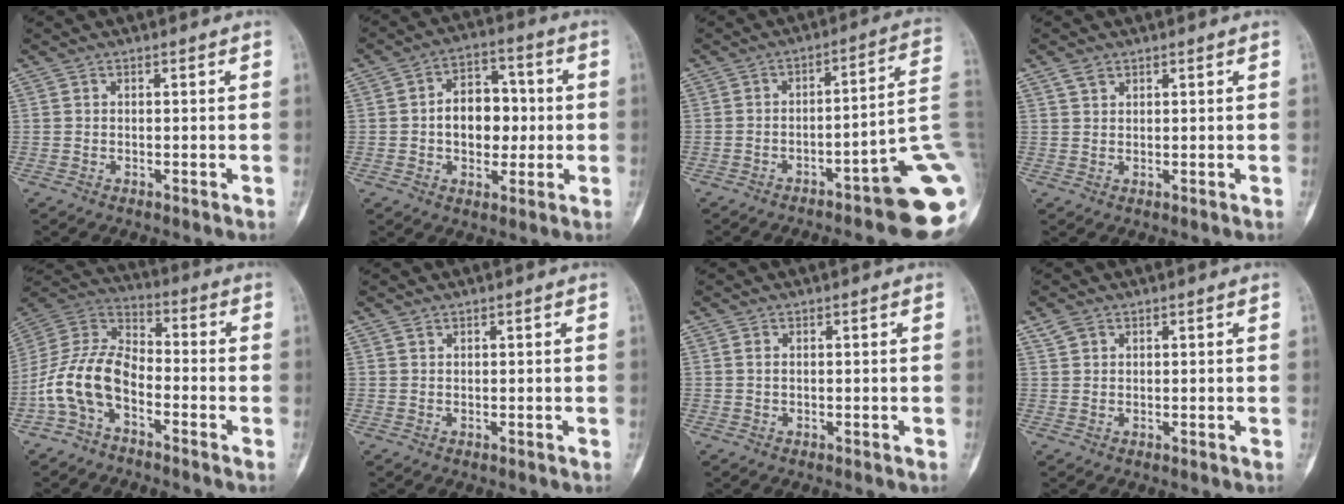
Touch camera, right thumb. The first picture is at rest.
{"total": 11.2, "force": [-0.1, 7.8, 8.0], "torque": [-0.078, 0.022, -0.005]}
{"total": 15.7, "force": [-6.2, 2.6, 14.2], "torque": [-0.111, 0.057, -0.077]}
{"total": 2.0, "force": [1.4, 1.2, 0.8], "torque": [-0.010, 0.000, 0.027]}
{"total": 12.6, "force": [-4.8, 7.4, 9.0], "torque": [-0.179, 0.058, -0.105]}
{"total": 0.8, "force": [0.7, 0.3, 0.2], "torque": [-0.003, -0.001, 0.014]}
{"total": 0.7, "force": [0.3, 0.4, 0.5], "torque": [-0.012, 0.003, 0.006]}
{"total": 2.2, "force": [1.4, 1.4, 0.9], "torque": [-0.016, 0.004, 0.030]}